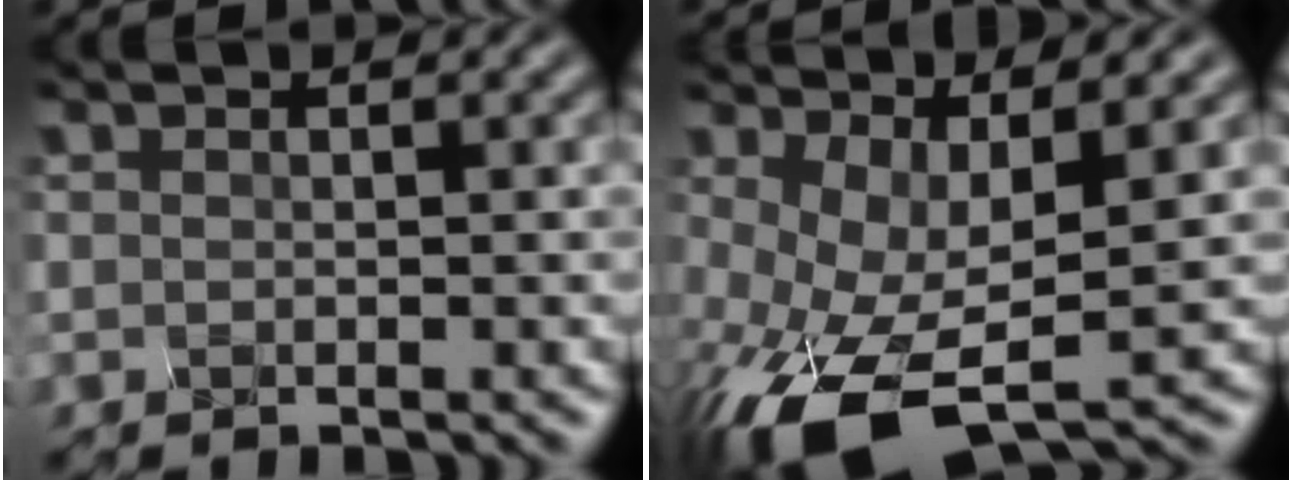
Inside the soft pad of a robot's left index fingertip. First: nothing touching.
{"total": 8.8, "force": [-3.1, 3.6, 7.4], "torque": [-0.186, -0.033, -0.021]}